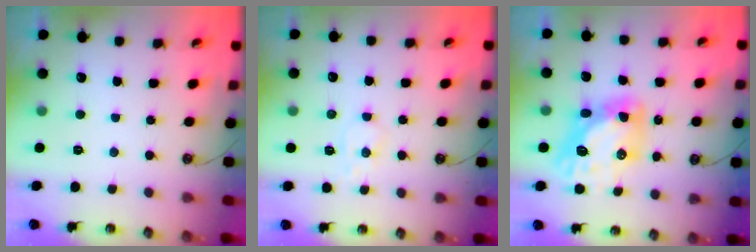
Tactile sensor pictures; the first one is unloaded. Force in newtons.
{"total": 4.4, "press": 4.3, "slide": 1.0}
{"total": 12.4, "press": 12.3, "slide": 1.5}